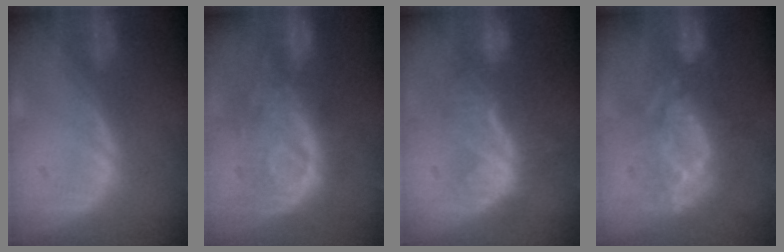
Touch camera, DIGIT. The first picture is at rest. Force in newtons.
{"total": 9.5, "press": 9.4, "slide": 1.1}
{"total": 8.6, "press": 8.1, "slide": 3.0}
{"total": 9.0, "press": 8.9, "slide": 1.7}